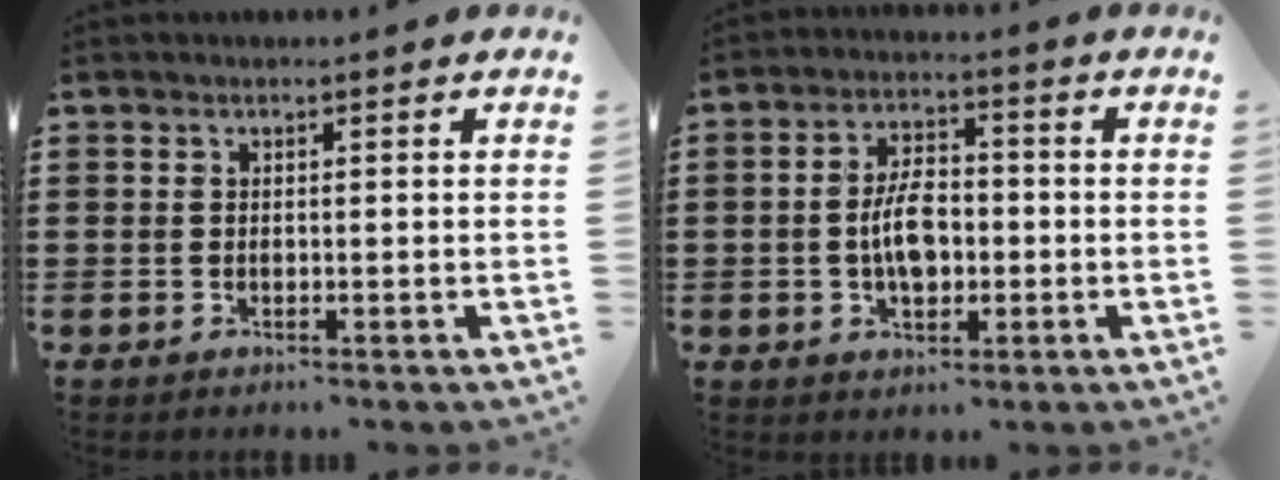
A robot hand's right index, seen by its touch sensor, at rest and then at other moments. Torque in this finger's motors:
{"motor_torque": [1.09, 1.05, 0.17, 0.03]}